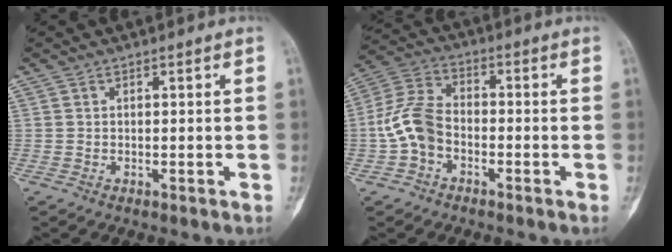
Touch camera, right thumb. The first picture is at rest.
{"total": 9.1, "force": [-2.4, 6.1, 6.2], "torque": [-0.127, 0.034, -0.059]}